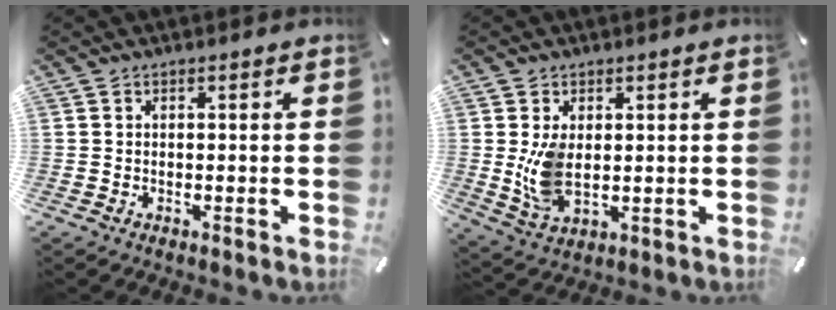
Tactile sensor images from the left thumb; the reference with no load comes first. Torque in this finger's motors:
{"motor_torque": [1.27, 2.09, 0.73, -0.33, 0.29]}